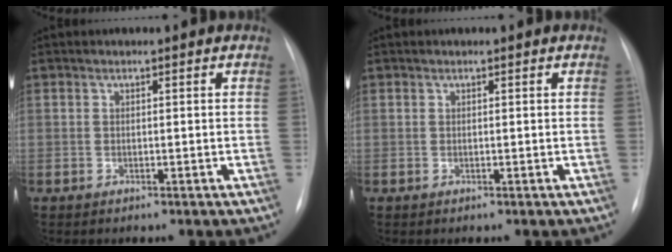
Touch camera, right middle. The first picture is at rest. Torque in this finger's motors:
{"motor_torque": [0.00, 0.00, 0.00, 0.00]}